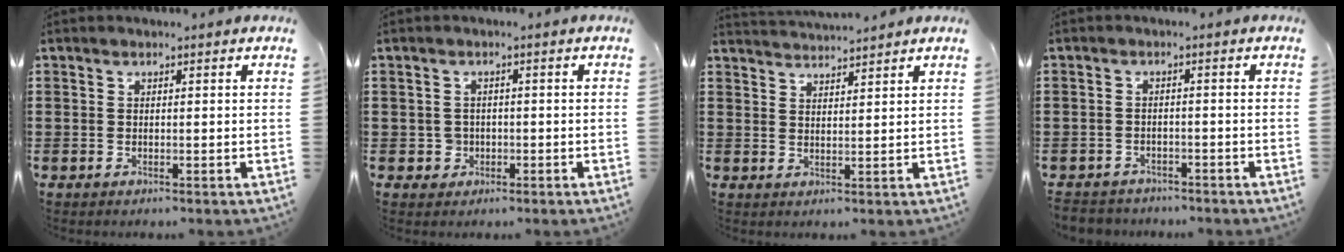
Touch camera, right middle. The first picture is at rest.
{"total": 1.8, "force": [-0.5, 1.7, 0.3], "torque": [-0.013, 0.003, -0.014]}
{"total": 2.8, "force": [2.7, -0.2, -0.3], "torque": [-0.002, -0.009, 0.052]}
{"total": 2.3, "force": [-2.2, 0.6, -0.3], "torque": [-0.002, 0.001, -0.052]}